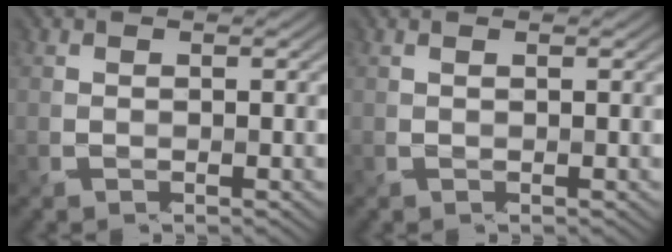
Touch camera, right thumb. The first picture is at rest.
{"total": 0.7, "force": [0.5, -0.2, 0.5], "torque": [-0.013, 0.005, 0.015]}